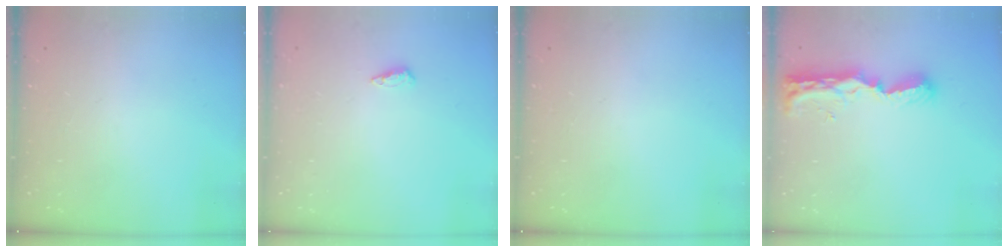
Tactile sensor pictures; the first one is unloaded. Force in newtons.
{"total": 6.1, "press": 6.0, "slide": 1.0}
{"total": 0.0}
{"total": 9.4, "press": 9.3, "slide": 1.2}